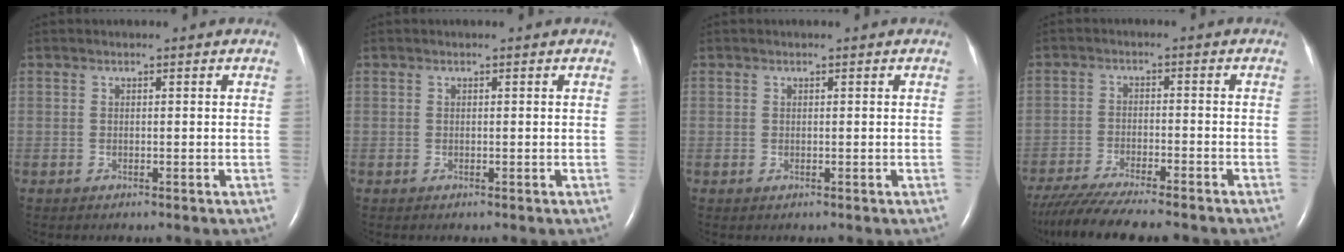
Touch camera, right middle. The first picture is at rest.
{"total": 0.0}
{"total": 0.0}
{"total": 13.7, "force": [-11.8, 1.2, 6.8], "torque": [-0.115, -0.030, -0.181]}